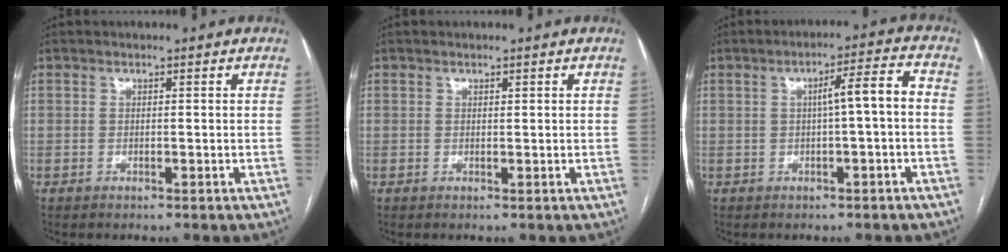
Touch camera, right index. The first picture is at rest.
{"total": 0.0}
{"total": 5.2, "force": [-0.1, 0.3, 5.2], "torque": [-0.076, 0.018, -0.001]}